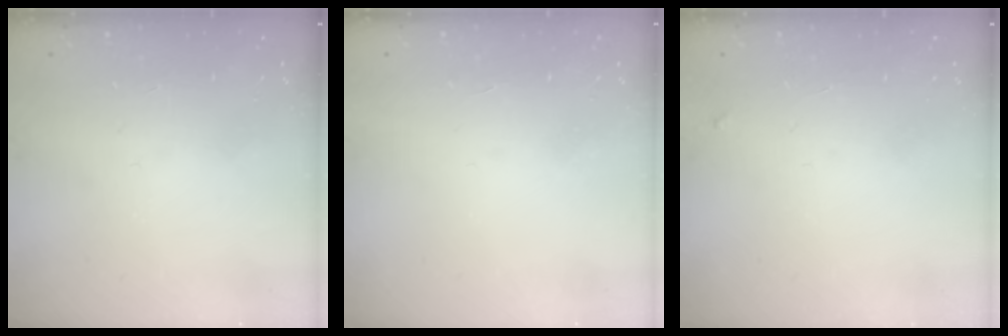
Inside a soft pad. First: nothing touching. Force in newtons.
{"total": 1.7, "press": 1.7, "slide": 0.1}
{"total": 2.5, "press": 2.4, "slide": 0.4}